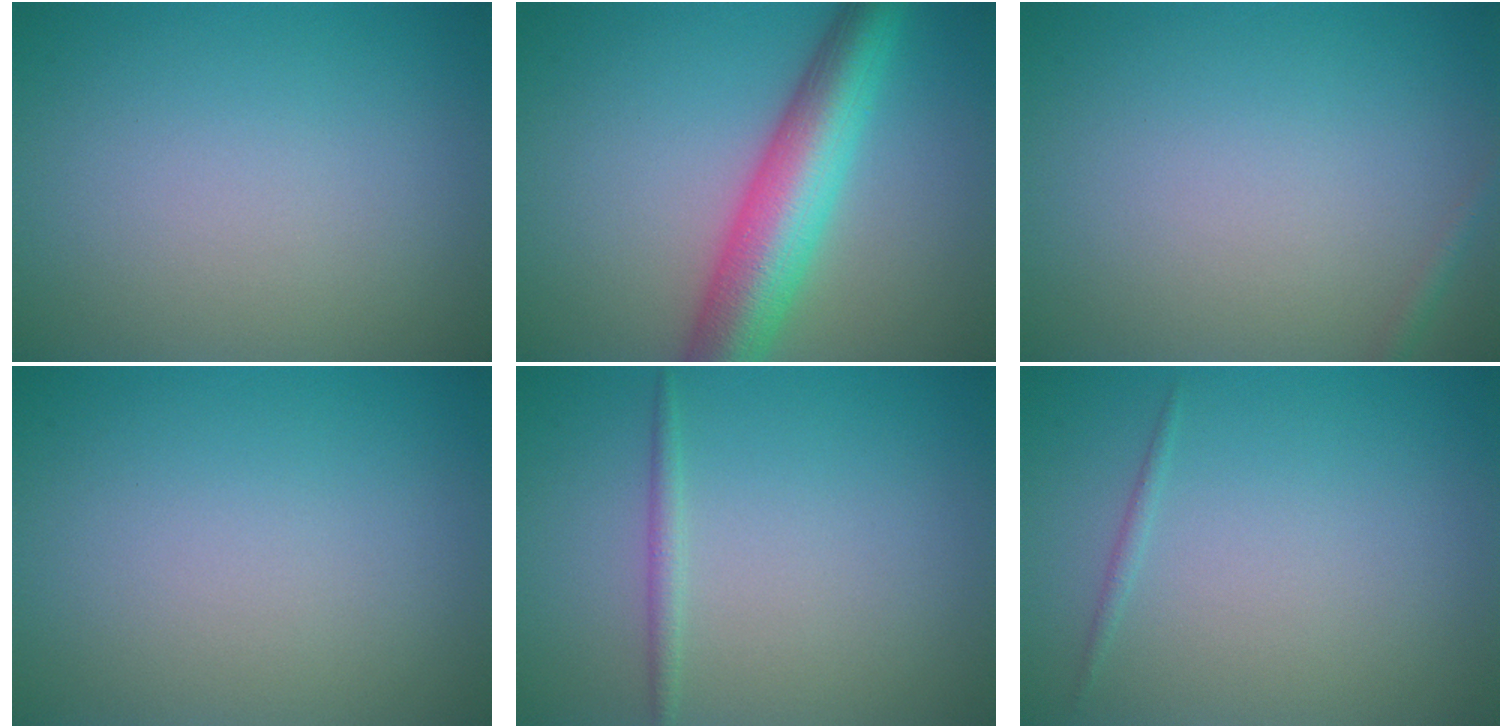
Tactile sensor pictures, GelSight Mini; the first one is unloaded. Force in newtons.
{"total": 7.9, "press": 7.9, "slide": 0.3}
{"total": 0.8, "press": 0.8, "slide": 0.1}
{"total": 0.0}
{"total": 1.1, "press": 1.1, "slide": 0.1}
{"total": 0.6, "press": 0.6, "slide": 0.1}